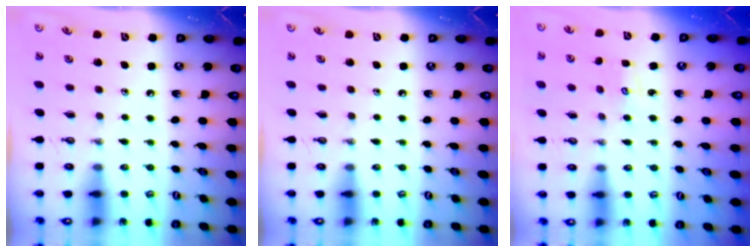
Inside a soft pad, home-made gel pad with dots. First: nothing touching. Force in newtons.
{"total": 0.0}
{"total": 2.2, "press": 2.2, "slide": 0.3}